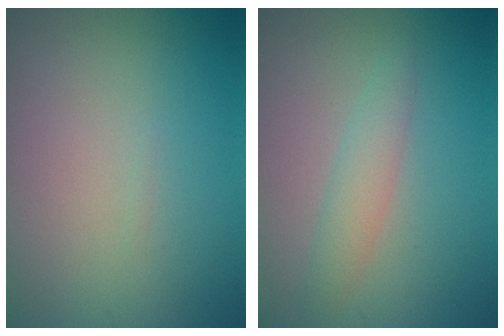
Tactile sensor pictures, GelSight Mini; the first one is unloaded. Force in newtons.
{"total": 2.1, "press": 2.1, "slide": 0.1}